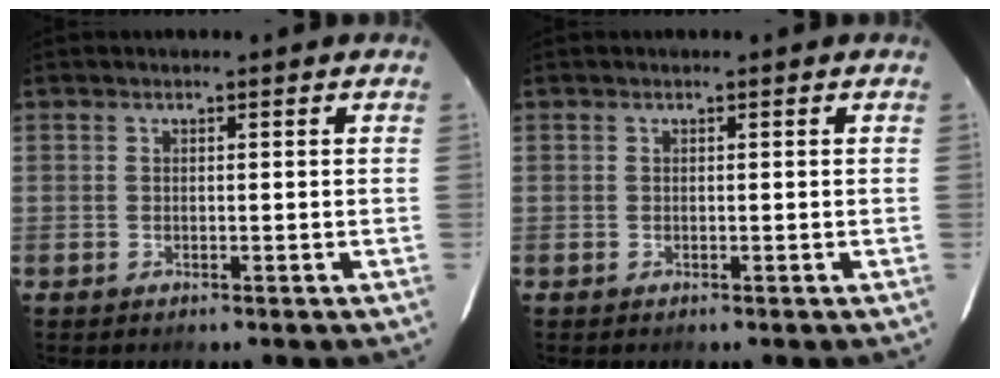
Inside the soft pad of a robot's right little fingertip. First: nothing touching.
{"total": 0.0}